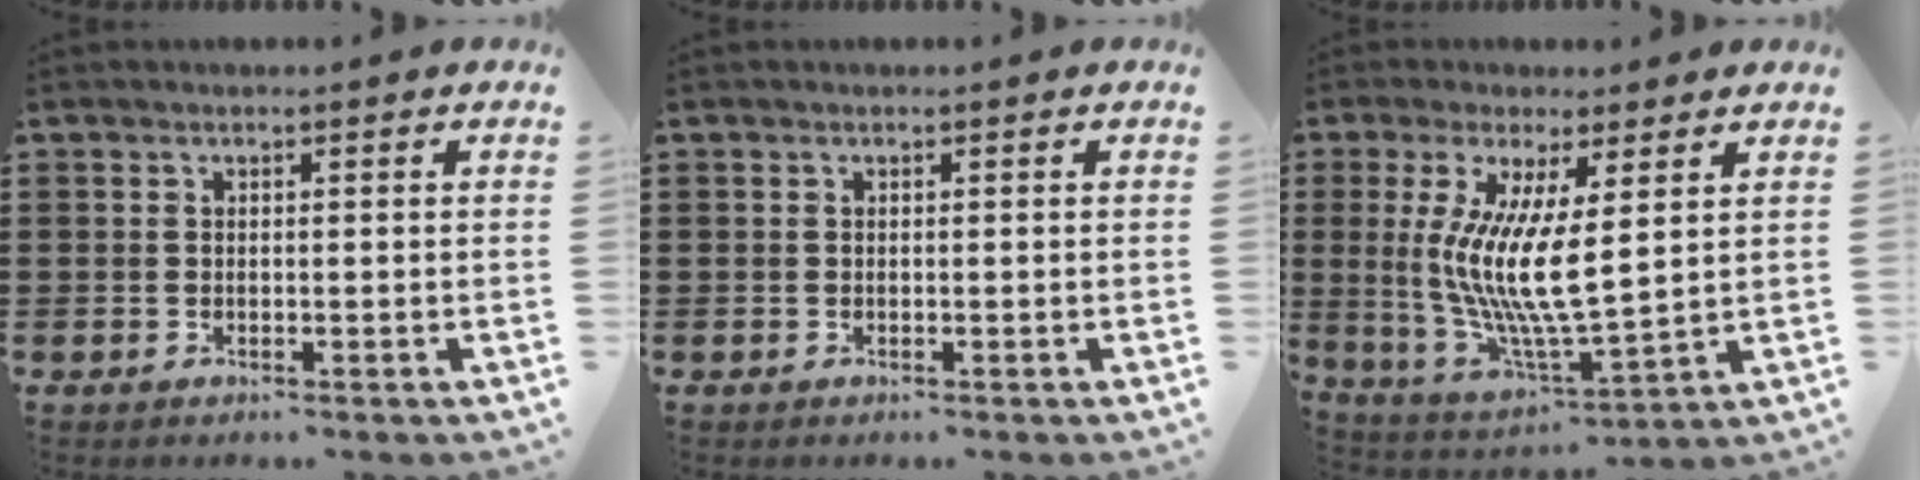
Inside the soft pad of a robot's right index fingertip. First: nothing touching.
{"total": 0.0}
{"total": 9.9, "force": [2.2, 2.0, 9.4], "torque": [-0.198, -0.019, 0.040]}